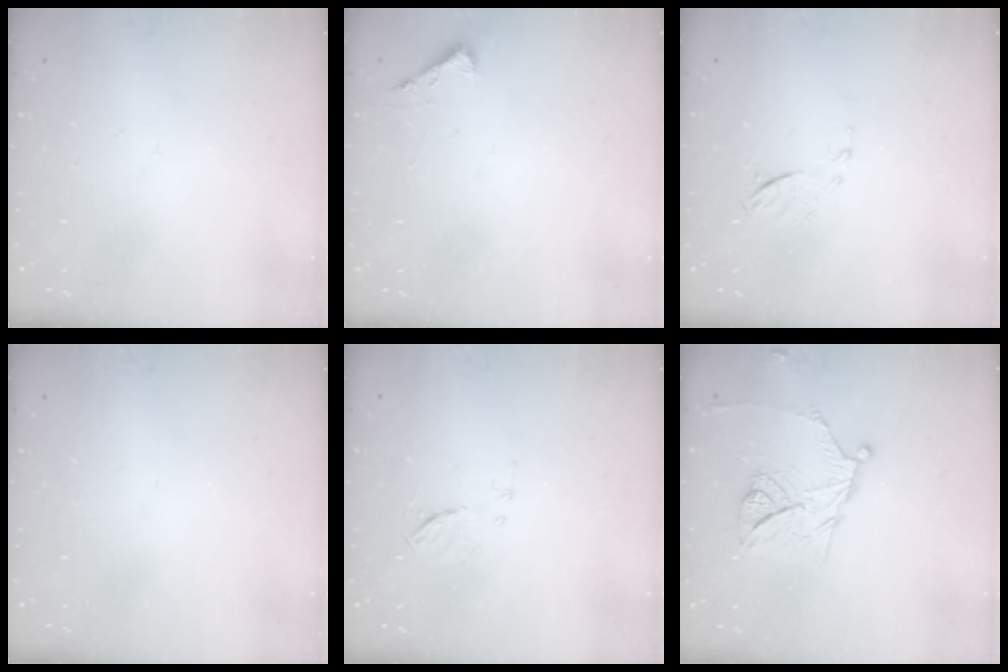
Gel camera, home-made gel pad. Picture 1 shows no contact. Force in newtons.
{"total": 2.3, "press": 2.3, "slide": 0.3}
{"total": 5.5, "press": 5.5, "slide": 0.8}
{"total": 0.0}
{"total": 5.3, "press": 5.3, "slide": 0.6}
{"total": 13.2, "press": 13.2, "slide": 0.3}